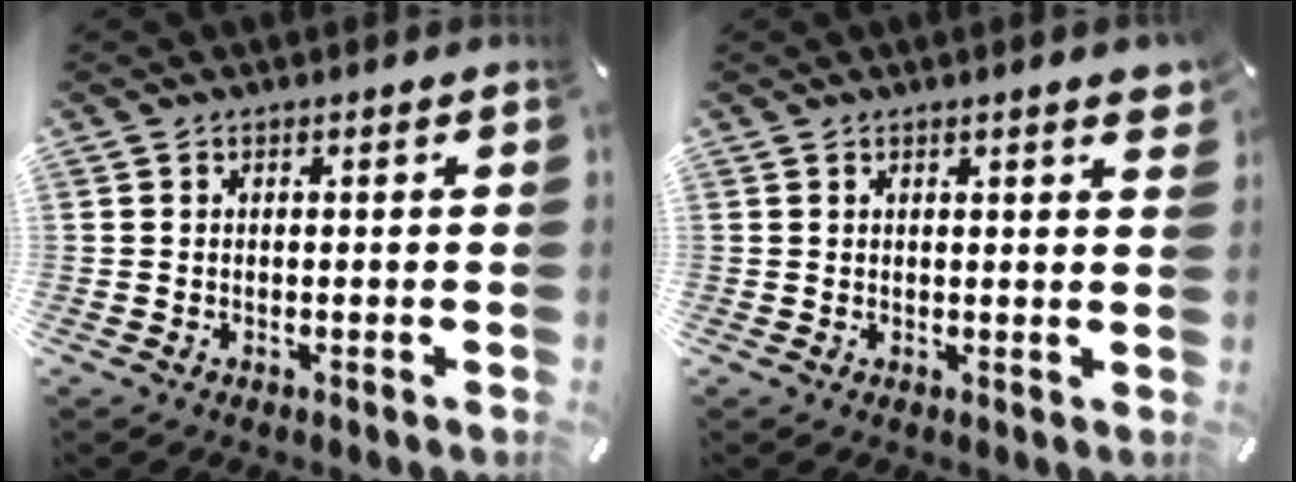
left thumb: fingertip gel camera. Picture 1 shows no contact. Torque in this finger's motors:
{"motor_torque": [1.12, 0.85, 0.91, -0.79, 0.29]}